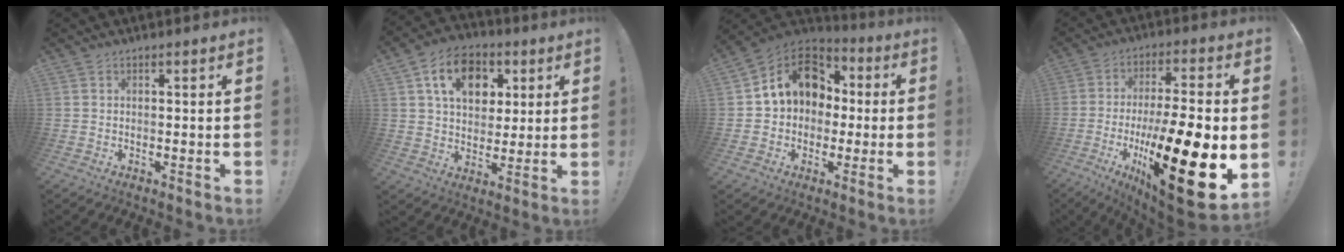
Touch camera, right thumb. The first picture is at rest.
{"total": 15.1, "force": [6.0, 10.7, 8.8], "torque": [-0.137, -0.009, 0.115]}
{"total": 15.0, "force": [3.2, 12.2, 8.2], "torque": [-0.113, 0.011, 0.066]}
{"total": 25.8, "force": [-6.6, 7.1, 23.9], "torque": [-0.382, 0.027, -0.096]}